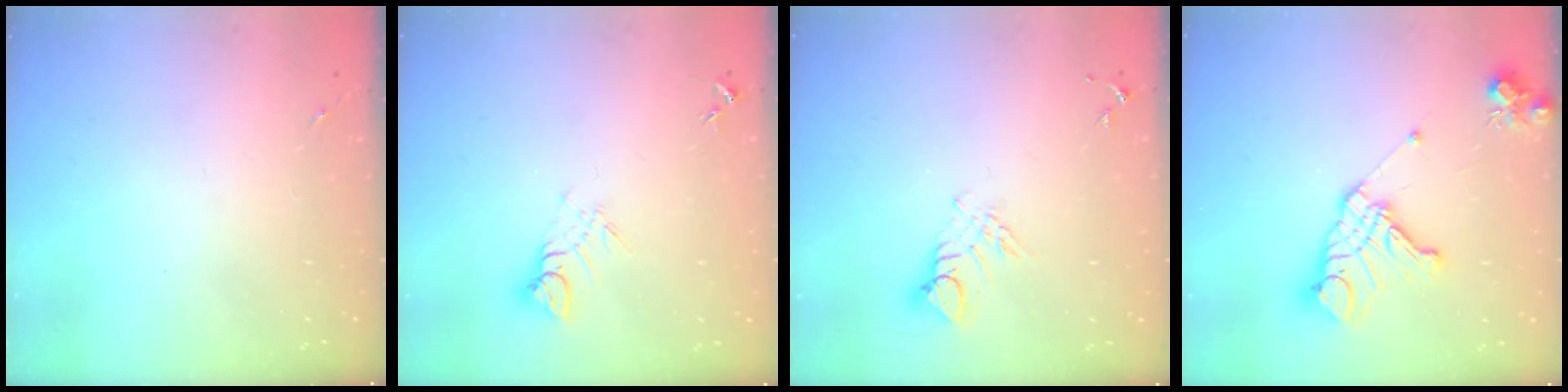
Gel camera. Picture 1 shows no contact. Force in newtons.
{"total": 6.6, "press": 6.6, "slide": 0.5}
{"total": 6.5, "press": 6.5, "slide": 0.3}
{"total": 15.8, "press": 15.7, "slide": 1.7}